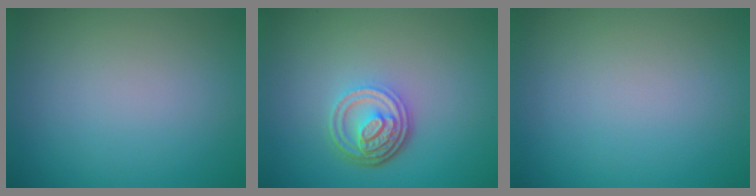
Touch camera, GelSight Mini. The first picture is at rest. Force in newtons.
{"total": 4.7, "press": 3.5, "slide": 3.2}
{"total": 0.0}